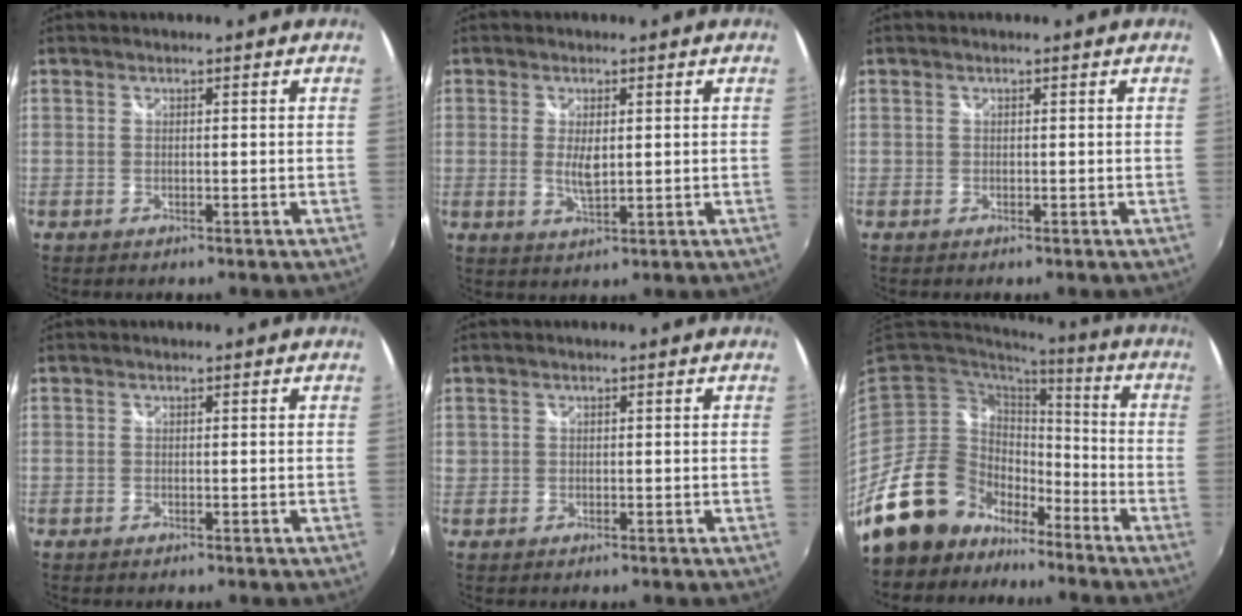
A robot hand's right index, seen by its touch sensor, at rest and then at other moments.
{"total": 3.8, "force": [0.3, 1.6, 3.4], "torque": [-0.063, -0.007, 0.008]}
{"total": 0.0}
{"total": 0.0}
{"total": 1.0, "force": [0.2, 1.0, 0.1], "torque": [0.001, 0.000, 0.000]}
{"total": 18.4, "force": [-12.9, 11.8, 5.8], "torque": [-0.146, 0.014, -0.209]}